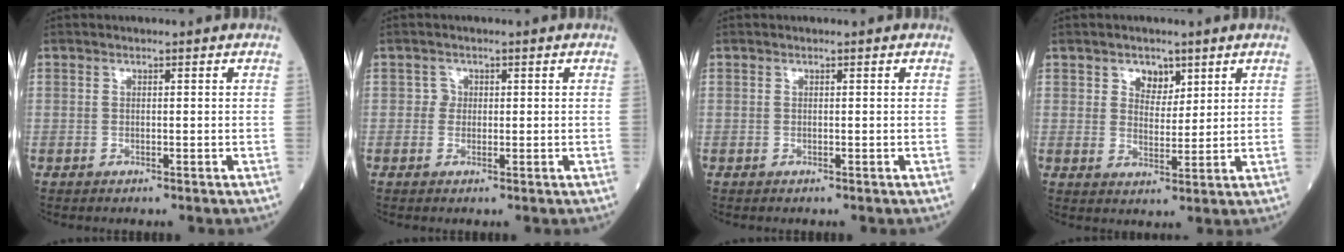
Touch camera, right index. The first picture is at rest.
{"total": 1.1, "force": [0.1, 1.1, 0.2], "torque": [0.003, 0.002, 0.000]}
{"total": 0.0}
{"total": 3.9, "force": [2.3, 2.6, 1.8], "torque": [-0.026, 0.001, 0.042]}